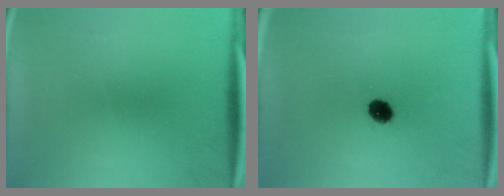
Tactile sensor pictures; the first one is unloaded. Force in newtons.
{"total": 4.7}